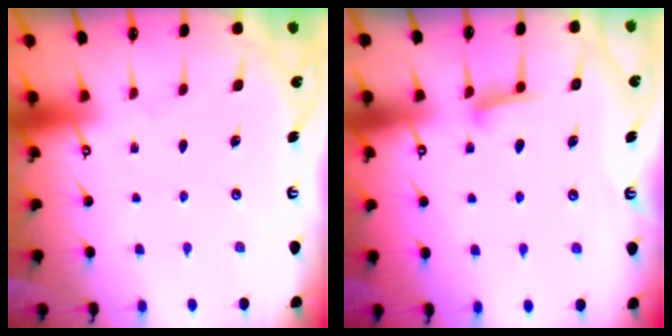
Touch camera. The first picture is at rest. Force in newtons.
{"total": 8.2, "press": 8.2, "slide": 0.5}